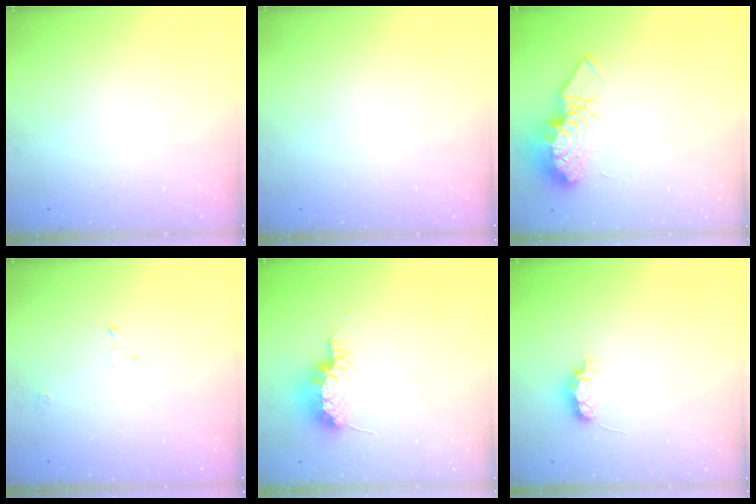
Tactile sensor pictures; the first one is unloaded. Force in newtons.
{"total": 0.0}
{"total": 11.4, "press": 11.3, "slide": 1.1}
{"total": 2.1, "press": 2.1, "slide": 0.2}
{"total": 13.1, "press": 9.6, "slide": 8.9}
{"total": 4.3, "press": 4.2, "slide": 0.5}